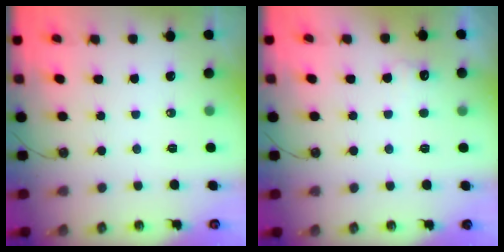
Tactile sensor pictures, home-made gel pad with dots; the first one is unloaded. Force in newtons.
{"total": 5.7, "press": 5.5, "slide": 1.3}